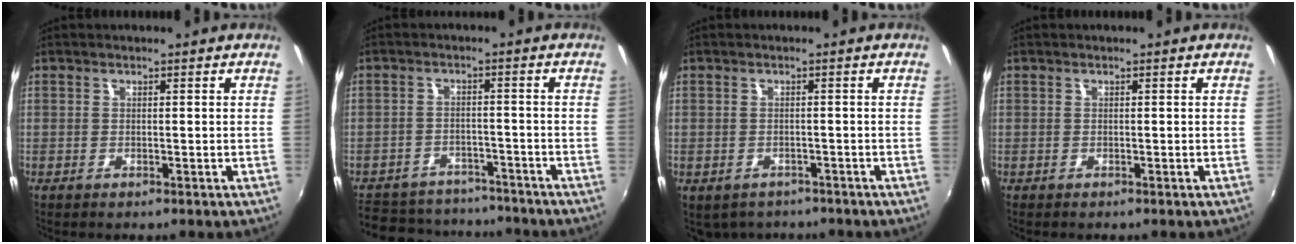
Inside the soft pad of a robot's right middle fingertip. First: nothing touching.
{"total": 16.4, "force": [-13.8, 7.1, 5.3], "torque": [-0.137, 0.015, -0.188]}
{"total": 5.2, "force": [-4.0, 2.8, 1.7], "torque": [-0.043, -0.026, -0.051]}
{"total": 0.0}